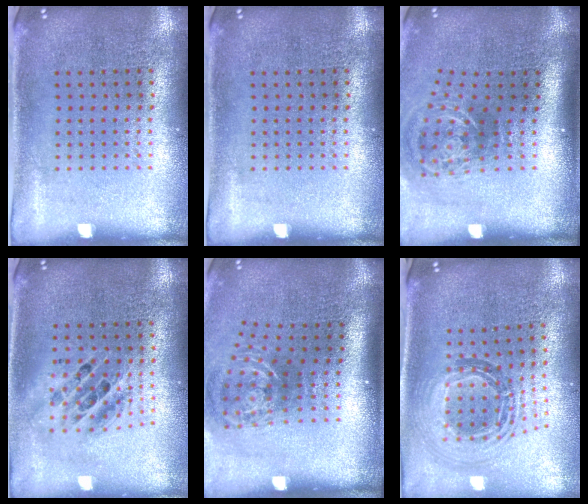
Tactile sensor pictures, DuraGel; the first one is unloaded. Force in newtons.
{"total": 0.0}
{"total": 2.2, "press": 1.4, "slide": 1.7}
{"total": 1.7, "press": 1.4, "slide": 1.0}
{"total": 1.9, "press": 1.2, "slide": 1.5}
{"total": 1.1, "press": 1.0, "slide": 0.5}